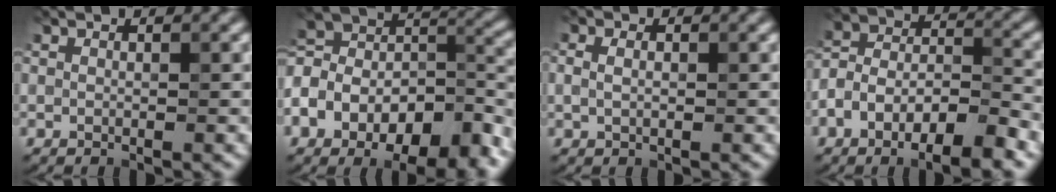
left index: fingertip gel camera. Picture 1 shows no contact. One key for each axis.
{"total": 14.3, "fx": -6.7, "fy": 8.0, "fz": 9.7, "tx": -0.169, "ty": 0.007, "tz": -0.106}
{"total": 1.9, "fx": 0.5, "fy": 1.2, "fz": 1.4, "tx": -0.019, "ty": 0.001, "tz": 0.000}
{"total": 8.7, "fx": -4.8, "fy": 3.9, "fz": 6.2, "tx": -0.102, "ty": 0.003, "tz": -0.091}